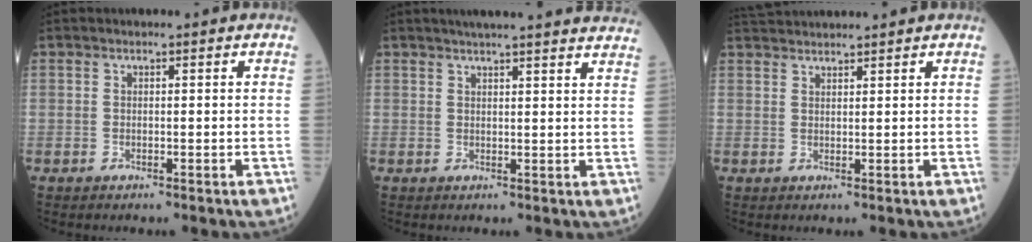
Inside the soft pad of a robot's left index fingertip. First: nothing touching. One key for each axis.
{"total": 18.6, "fx": 17.2, "fy": 0.5, "fz": 7.0, "tx": -0.094, "ty": -0.002, "tz": 0.202}
{"total": 5.1, "fx": 5.0, "fy": -0.2, "fz": 1.2, "tx": -0.022, "ty": 0.036, "tz": 0.087}